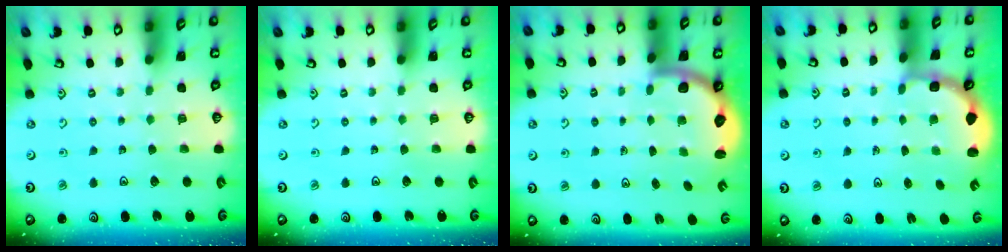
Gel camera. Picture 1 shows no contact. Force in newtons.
{"total": 0.0}
{"total": 2.8, "press": 2.2, "slide": 1.8}
{"total": 2.8, "press": 2.4, "slide": 1.4}